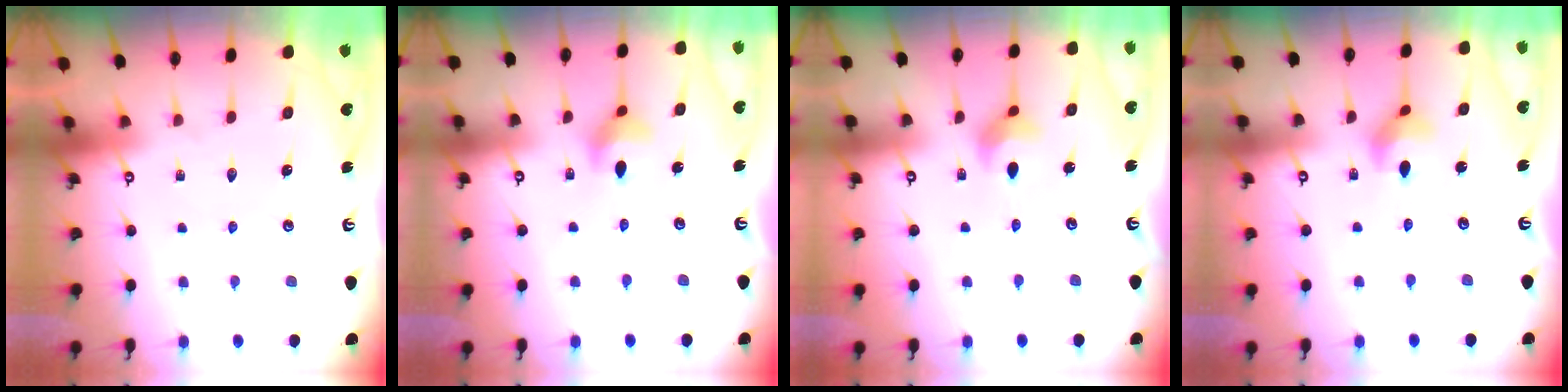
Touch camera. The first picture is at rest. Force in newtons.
{"total": 7.2, "press": 6.9, "slide": 2.0}
{"total": 5.4, "press": 5.3, "slide": 0.6}
{"total": 4.8, "press": 4.7, "slide": 0.9}